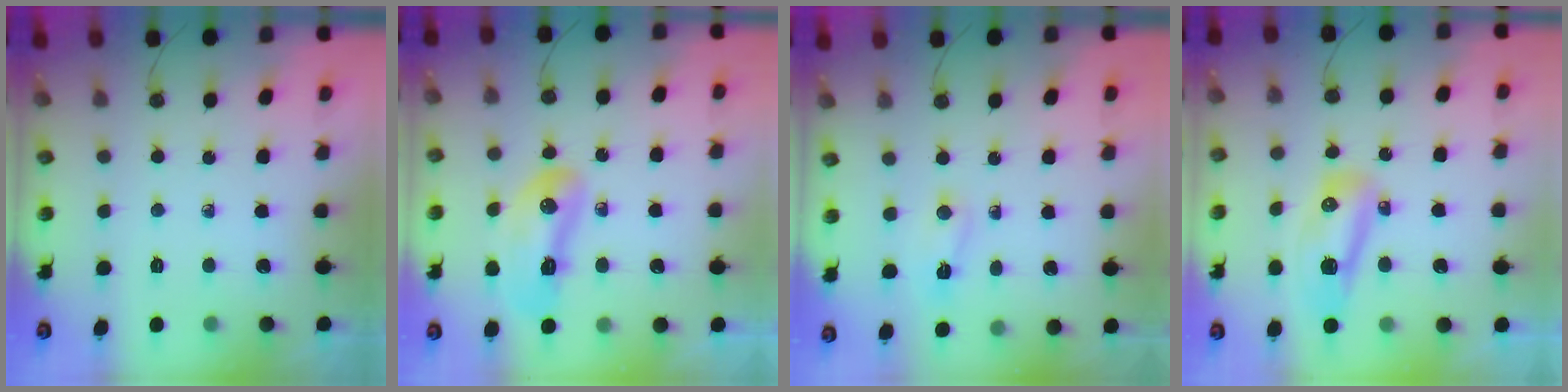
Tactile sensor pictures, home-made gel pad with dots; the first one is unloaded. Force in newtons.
{"total": 20.1, "press": 14.2, "slide": 14.3}
{"total": 2.4, "press": 2.1, "slide": 1.1}
{"total": 10.5, "press": 10.4, "slide": 1.1}